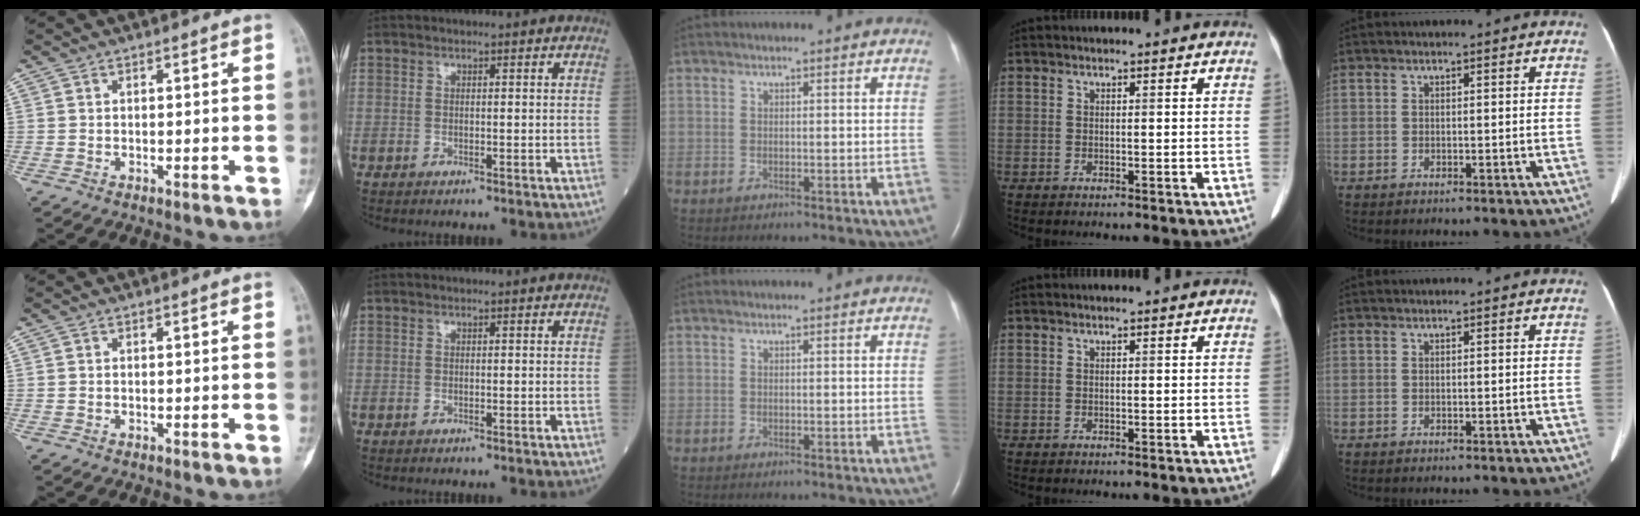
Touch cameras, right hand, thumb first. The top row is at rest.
{}